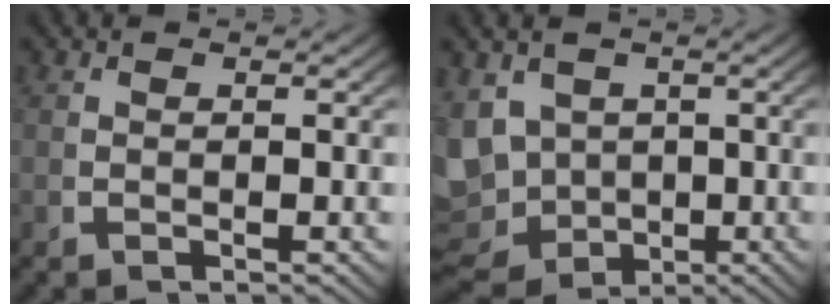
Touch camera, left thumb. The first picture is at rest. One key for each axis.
{"total": 13.1, "fx": -3.9, "fy": 11.1, "fz": 5.8, "tx": -0.161, "ty": -0.078, "tz": -0.041}